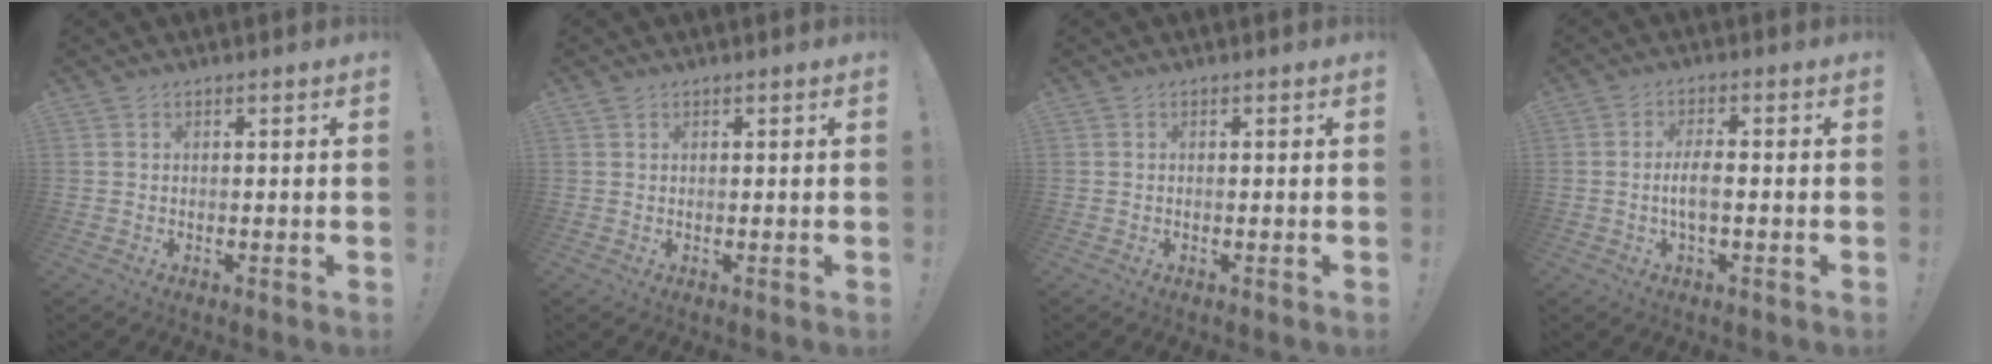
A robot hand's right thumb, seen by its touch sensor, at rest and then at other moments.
{"total": 0.5, "force": [0.4, 0.3, 0.1], "torque": [0.001, -0.001, 0.007]}
{"total": 0.0}
{"total": 5.0, "force": [-1.1, 1.2, 4.8], "torque": [-0.105, -0.003, -0.024]}